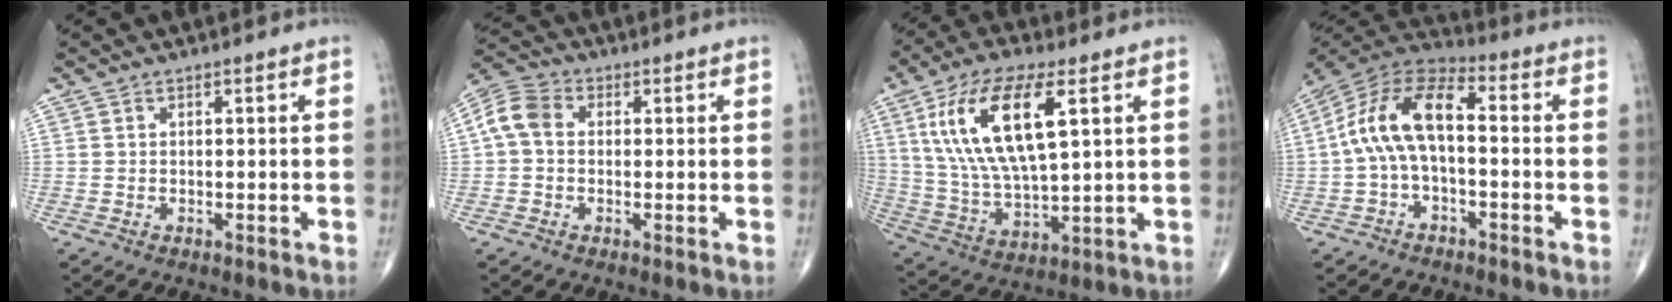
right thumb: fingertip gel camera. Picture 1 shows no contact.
{"total": 6.6, "force": [0.4, 5.0, 4.2], "torque": [-0.083, 0.022, -0.002]}
{"total": 18.0, "force": [6.1, 6.5, 15.7], "torque": [-0.306, -0.011, 0.117]}
{"total": 12.7, "force": [-0.5, 6.2, 11.1], "torque": [-0.213, 0.046, -0.023]}